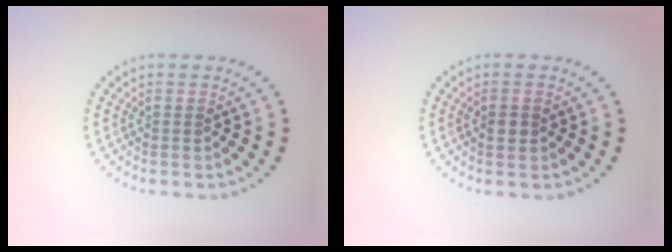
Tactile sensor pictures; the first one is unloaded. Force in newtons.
{"total": 1.1, "press": 1.1, "slide": 0.1}